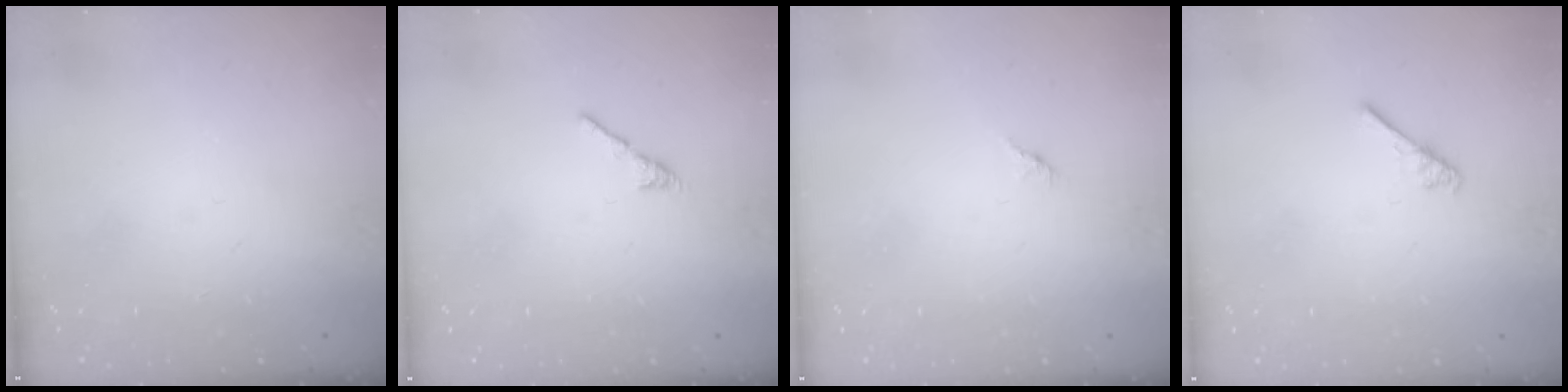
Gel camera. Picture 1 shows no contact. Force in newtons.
{"total": 2.7, "press": 2.6, "slide": 0.8}
{"total": 1.4, "press": 1.4, "slide": 0.4}
{"total": 2.9, "press": 2.9, "slide": 0.4}